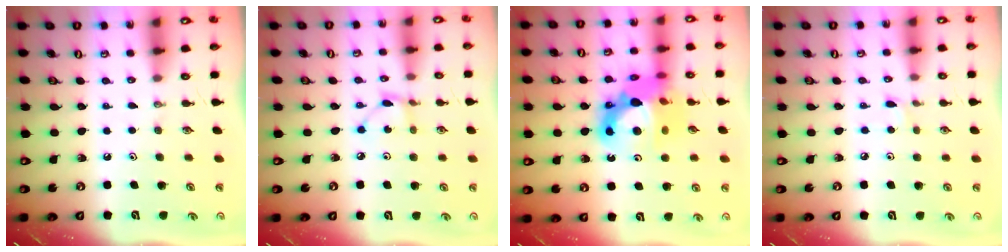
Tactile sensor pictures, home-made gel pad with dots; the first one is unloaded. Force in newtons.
{"total": 2.8, "press": 2.8, "slide": 0.1}
{"total": 16.5, "press": 16.4, "slide": 1.6}
{"total": 1.8, "press": 1.7, "slide": 0.2}